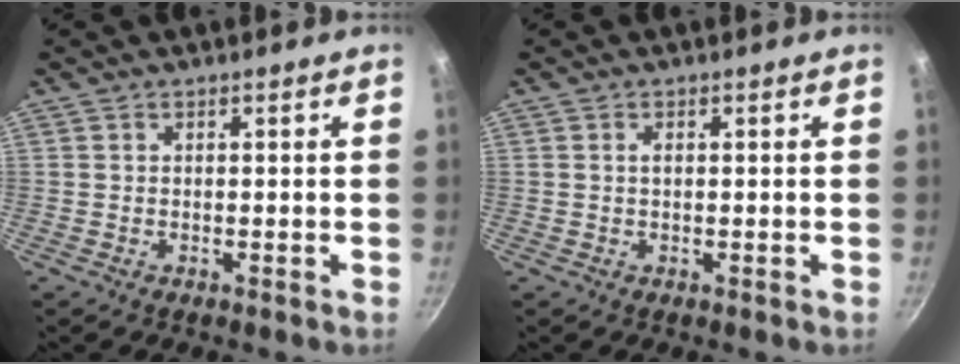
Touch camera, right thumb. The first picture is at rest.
{"total": 0.9, "force": [0.1, 0.4, 0.7], "torque": [-0.013, 0.002, 0.002]}